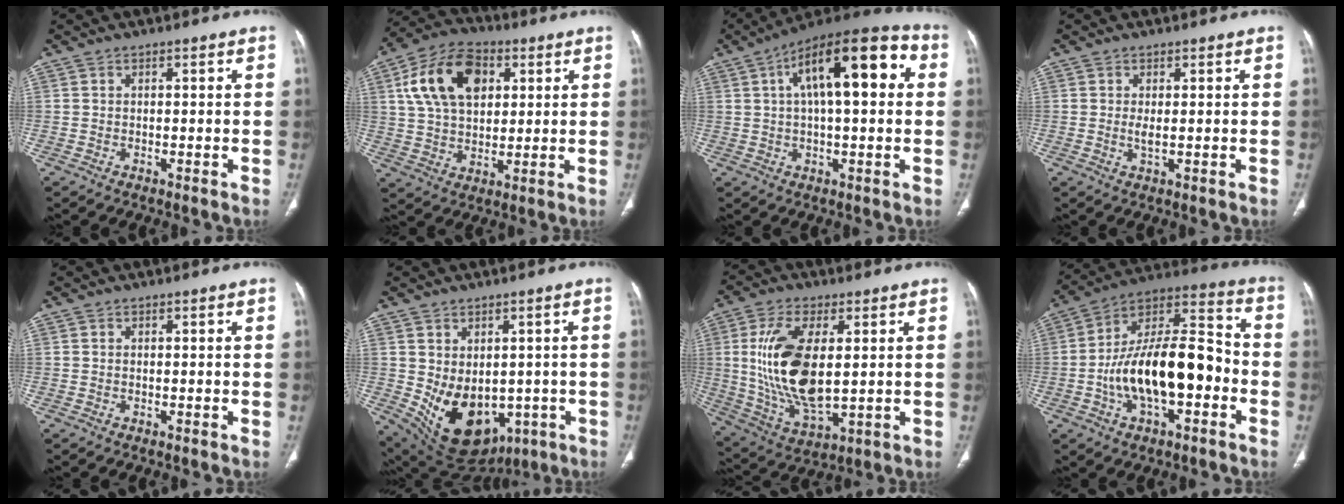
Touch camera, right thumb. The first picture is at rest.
{"total": 15.9, "force": [5.0, 10.2, 11.1], "torque": [-0.184, 0.003, 0.090]}
{"total": 19.0, "force": [4.5, 7.2, 17.0], "torque": [-0.244, 0.032, 0.060]}
{"total": 1.6, "force": [0.2, 0.3, 1.6], "torque": [-0.037, -0.006, 0.006]}
{"total": 0.0}
{"total": 15.1, "force": [-2.8, 10.7, 10.3], "torque": [-0.146, -0.006, -0.003]}
{"total": 17.5, "force": [2.1, 8.1, 15.4], "torque": [-0.306, -0.019, 0.052]}
{"total": 20.6, "force": [-4.4, 9.6, 17.7], "torque": [-0.292, 0.048, -0.074]}